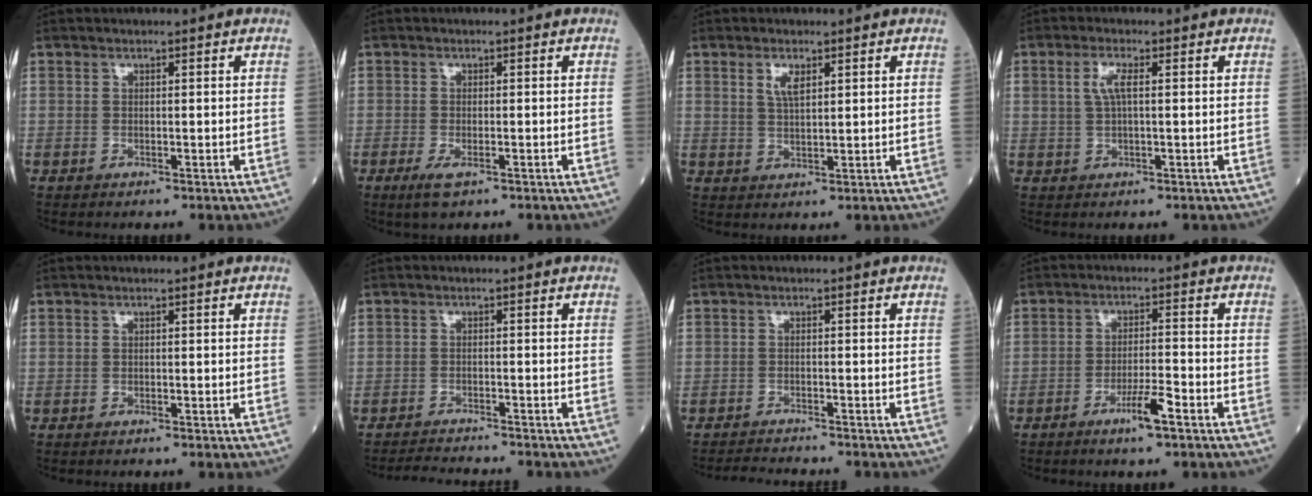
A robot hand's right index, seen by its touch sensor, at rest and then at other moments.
{"total": 2.5, "force": [-1.3, 0.8, 2.0], "torque": [-0.043, -0.004, -0.018]}
{"total": 2.9, "force": [1.5, 0.9, 2.3], "torque": [-0.049, 0.001, 0.031]}
{"total": 3.0, "force": [0.8, 0.8, 2.8], "torque": [-0.062, 0.006, 0.017]}
{"total": 0.0}
{"total": 4.0, "force": [-3.9, 0.0, 0.6], "torque": [-0.009, -0.017, -0.067]}
{"total": 3.6, "force": [-3.6, 0.0, 0.4], "torque": [-0.008, -0.017, -0.061]}
{"total": 4.8, "force": [-2.8, 0.2, 3.8], "torque": [-0.069, -0.005, -0.053]}